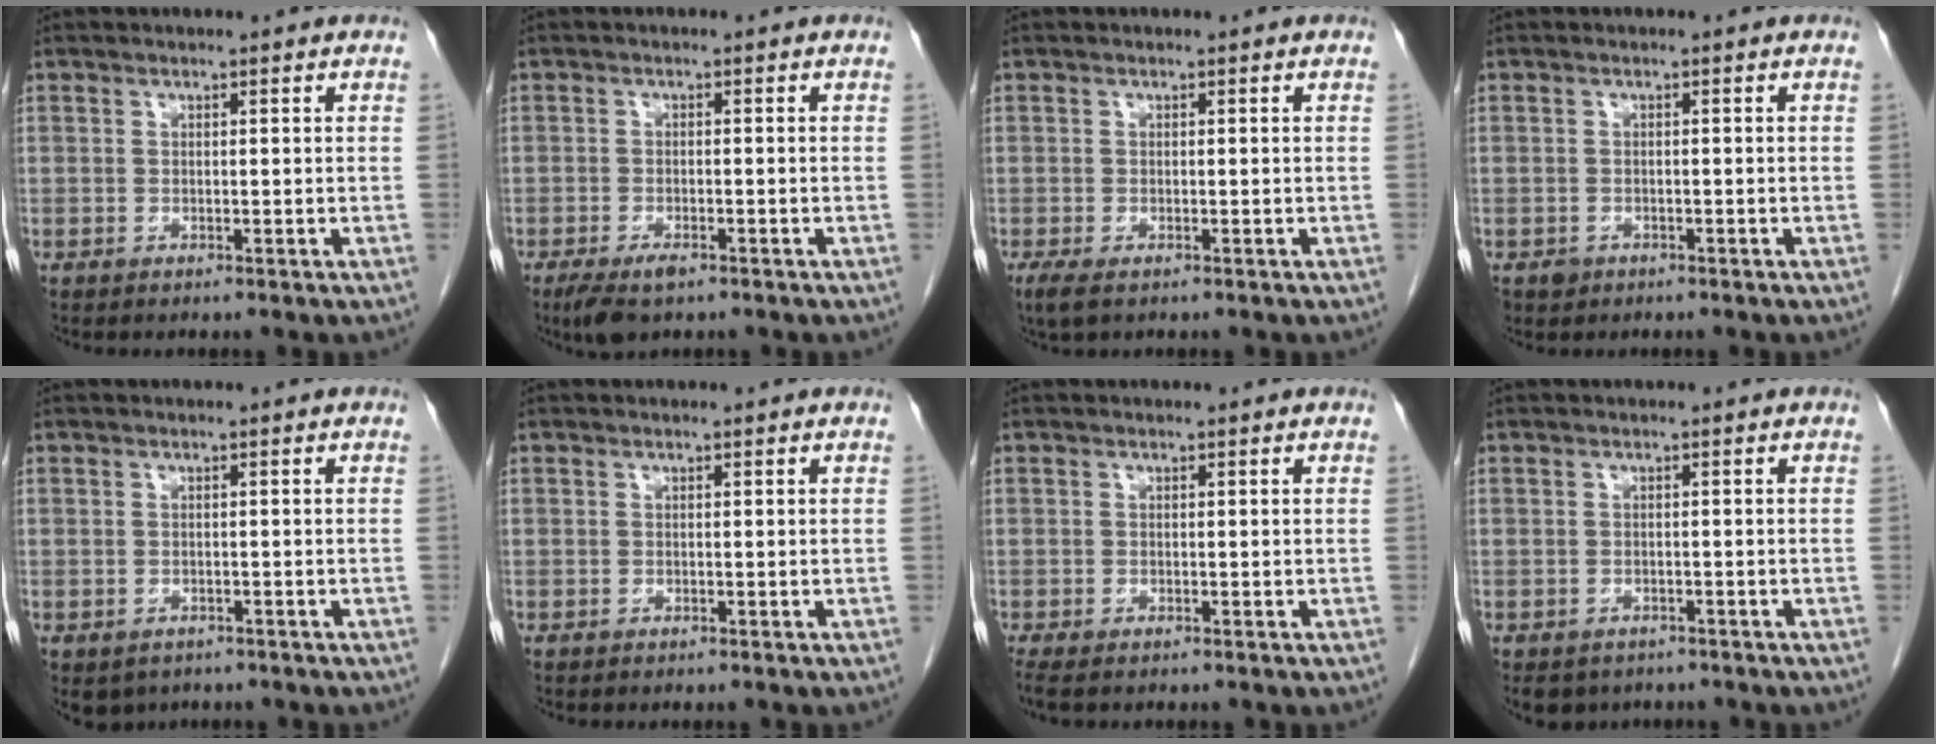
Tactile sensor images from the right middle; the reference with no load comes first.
{"total": 4.1, "force": [-2.6, 1.4, 2.8], "torque": [-0.056, -0.007, -0.041]}
{"total": 2.4, "force": [-1.4, 0.9, 1.6], "torque": [-0.037, -0.007, -0.022]}
{"total": 1.2, "force": [-0.7, 1.0, 0.1], "torque": [-0.002, 0.003, -0.007]}
{"total": 3.3, "force": [-2.3, 2.3, 0.7], "torque": [-0.006, 0.000, -0.029]}
{"total": 0.0}
{"total": 2.7, "force": [-2.1, 1.0, 1.5], "torque": [-0.026, -0.010, -0.031]}
{"total": 4.9, "force": [-3.9, 2.9, 0.9], "torque": [-0.005, 0.002, -0.051]}